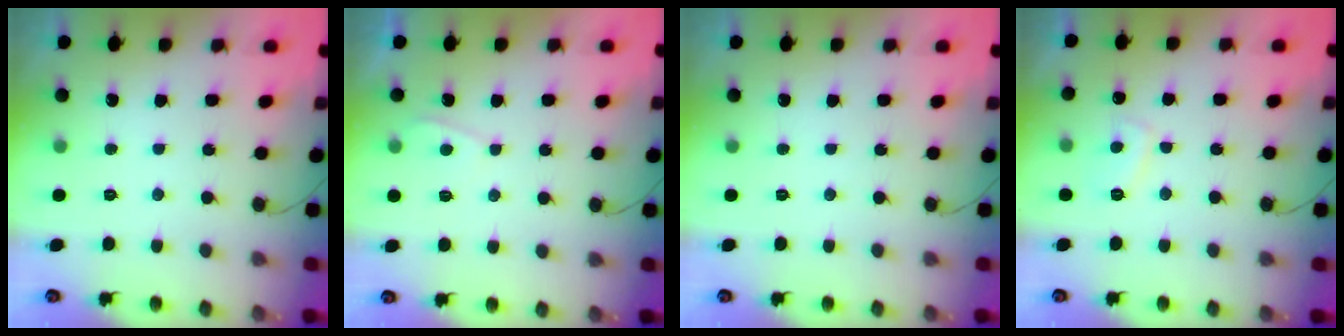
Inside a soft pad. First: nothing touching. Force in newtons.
{"total": 2.8, "press": 2.7, "slide": 0.3}
{"total": 0.0}
{"total": 3.7, "press": 3.7, "slide": 0.7}